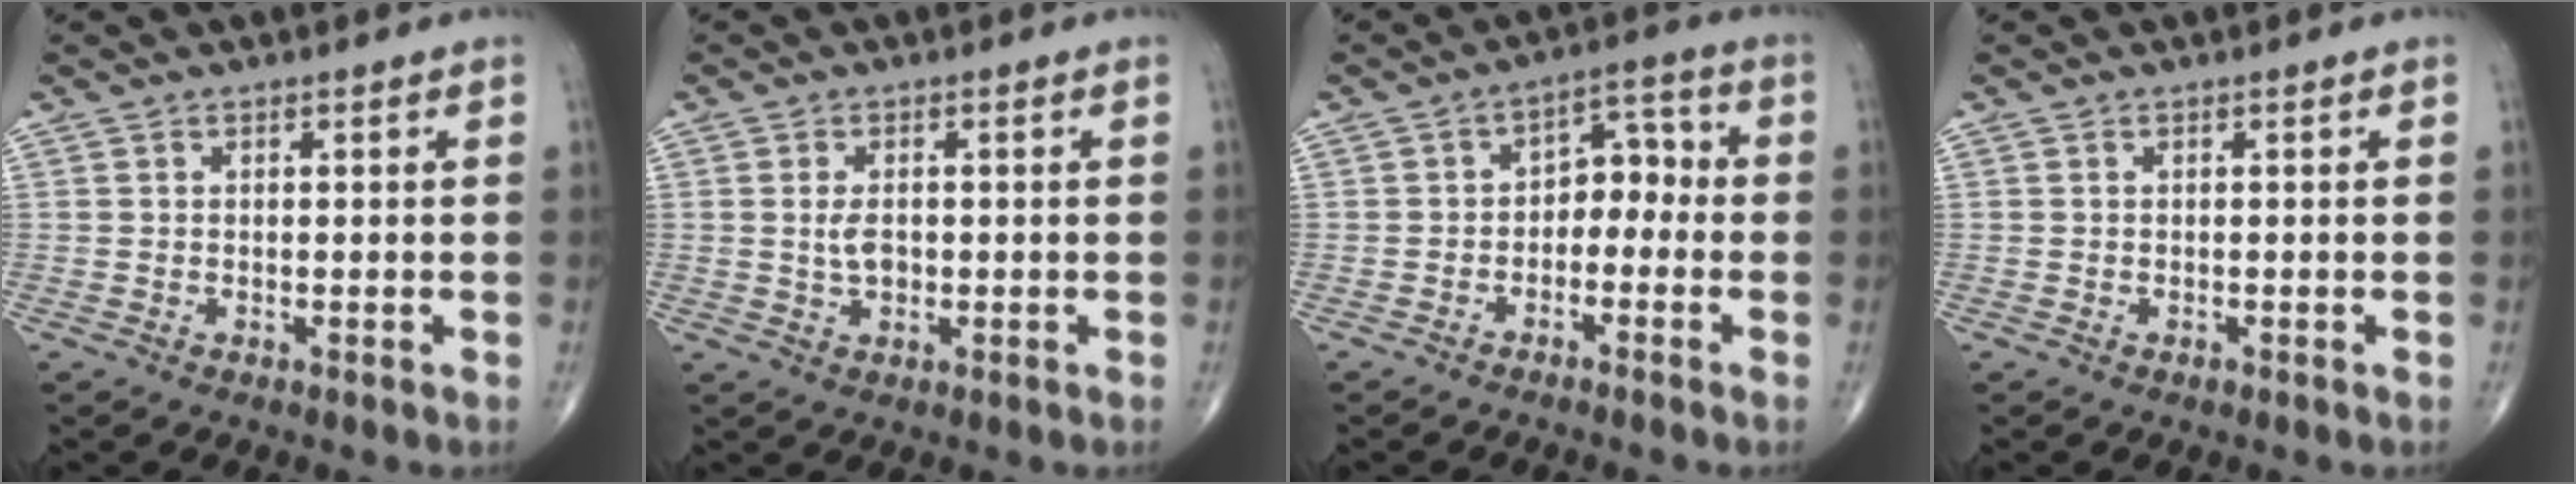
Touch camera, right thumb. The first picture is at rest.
{"total": 3.1, "force": [0.0, 1.9, 2.5], "torque": [-0.042, -0.001, 0.001]}
{"total": 6.2, "force": [-1.7, 4.2, 4.2], "torque": [-0.030, 0.043, -0.041]}
{"total": 0.0}